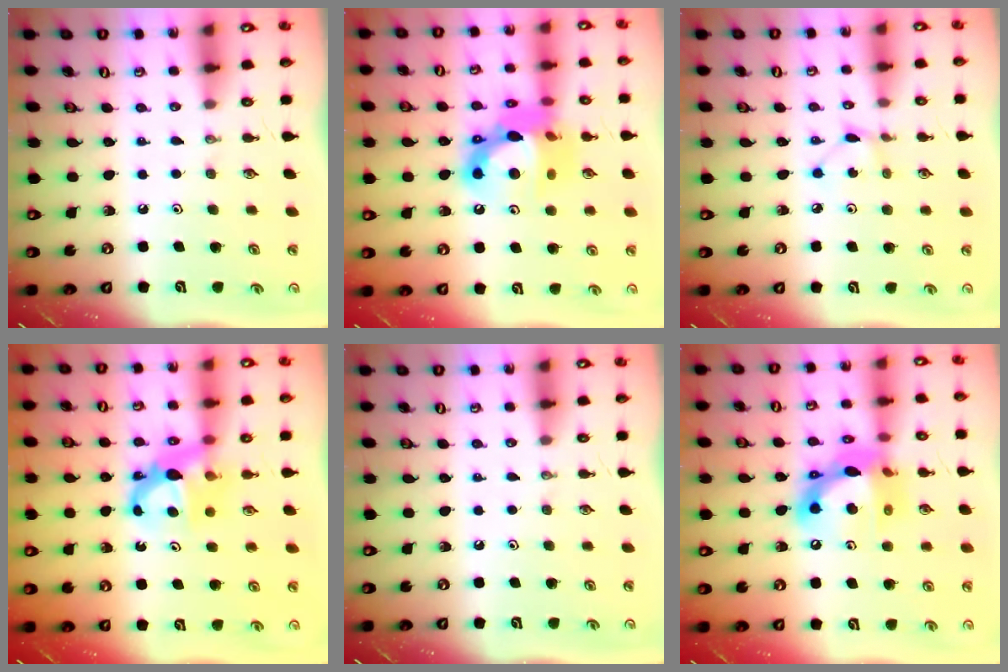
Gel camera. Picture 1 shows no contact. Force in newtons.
{"total": 16.5, "press": 16.4, "slide": 1.6}
{"total": 1.9, "press": 1.9, "slide": 0.1}
{"total": 7.1, "press": 7.1, "slide": 0.3}
{"total": 0.0}
{"total": 15.4, "press": 15.3, "slide": 1.5}